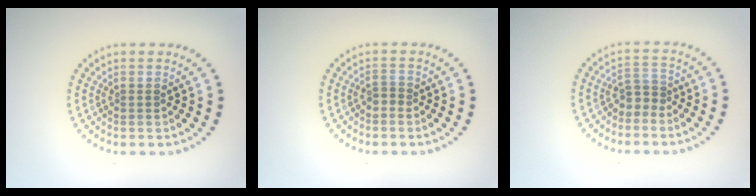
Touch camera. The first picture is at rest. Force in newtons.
{"total": 0.8, "press": 0.6, "slide": 0.5}
{"total": 1.8, "press": 1.4, "slide": 1.1}